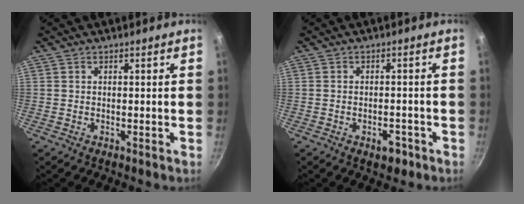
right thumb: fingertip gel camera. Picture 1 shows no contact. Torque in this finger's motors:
{"motor_torque": [-0.21, 0.08, -0.17, 0.00, 0.00]}